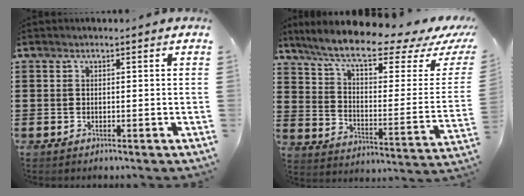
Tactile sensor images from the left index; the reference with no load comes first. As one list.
[{"total": 10.9, "force": [8.4, 1.3, 6.7], "torque": [-0.143, -0.051, 0.142]}]